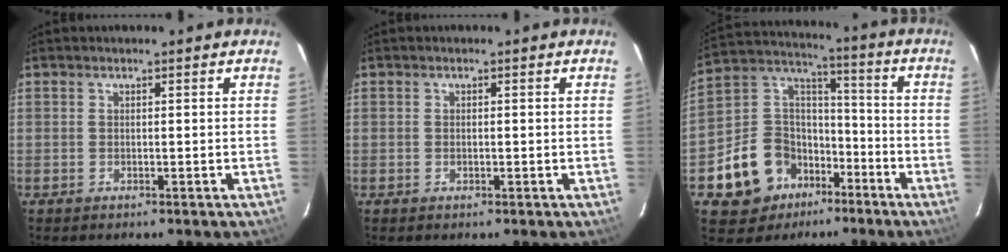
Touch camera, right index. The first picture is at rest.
{"total": 0.7, "force": [-0.1, 0.3, 0.6], "torque": [-0.011, 0.002, -0.001]}
{"total": 14.5, "force": [-7.8, 11.1, 5.2], "torque": [-0.130, 0.043, -0.111]}